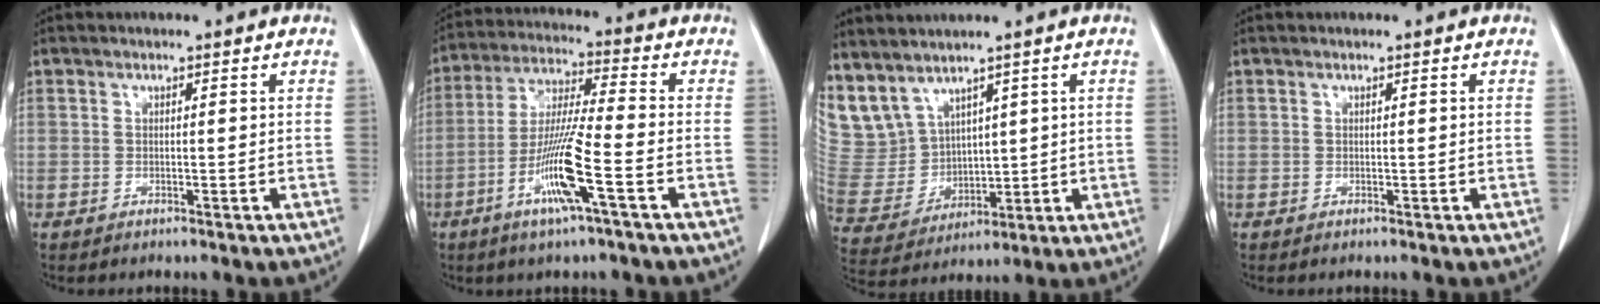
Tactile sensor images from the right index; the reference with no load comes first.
{"total": 11.6, "force": [-4.7, -0.2, 10.6], "torque": [-0.212, -0.011, -0.093]}
{"total": 9.8, "force": [7.4, 5.7, 3.0], "torque": [-0.086, 0.013, 0.179]}
{"total": 0.0}